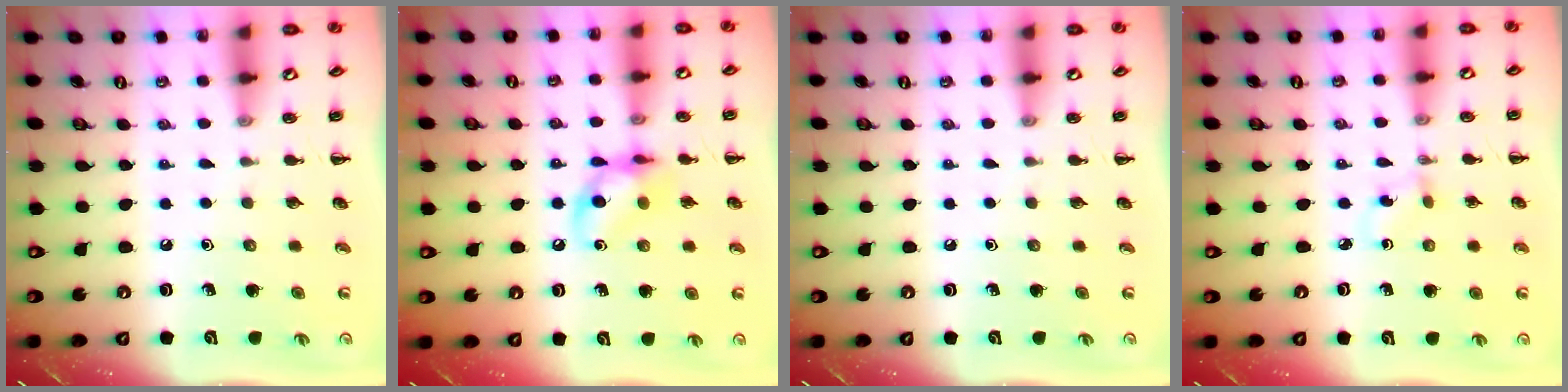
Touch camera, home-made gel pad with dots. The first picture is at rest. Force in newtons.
{"total": 11.5, "press": 11.3, "slide": 2.0}
{"total": 0.0}
{"total": 1.5, "press": 1.3, "slide": 0.8}